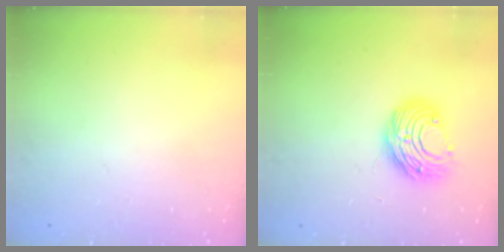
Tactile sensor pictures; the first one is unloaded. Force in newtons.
{"total": 9.1, "press": 9.1, "slide": 0.5}